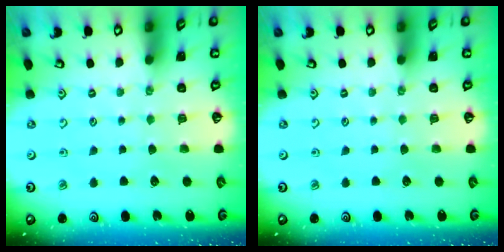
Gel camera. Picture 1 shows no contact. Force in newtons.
{"total": 0.0}